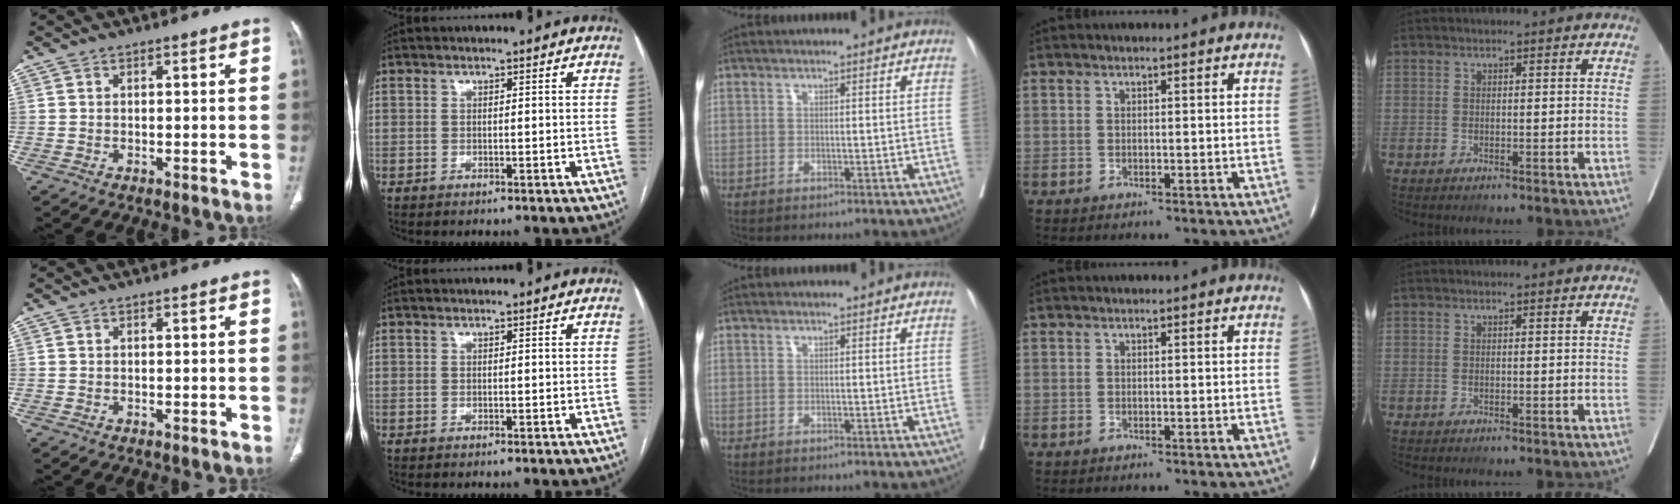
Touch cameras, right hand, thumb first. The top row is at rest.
{}